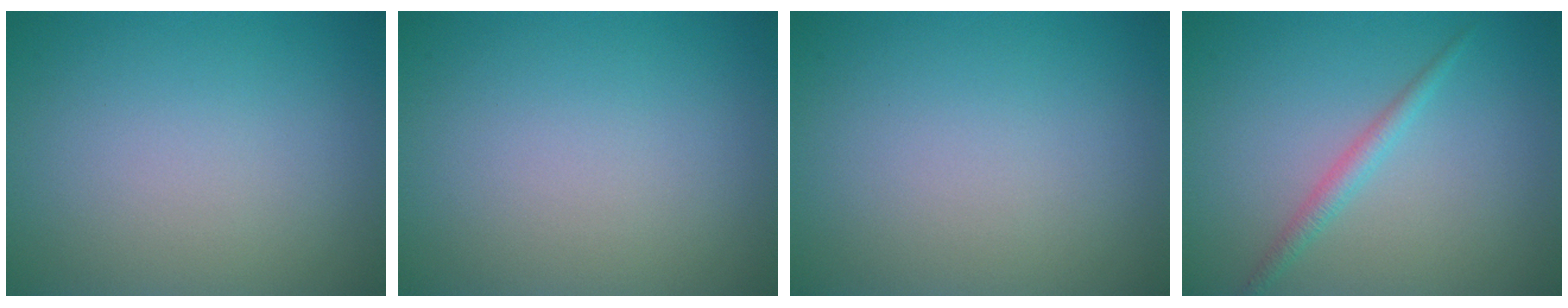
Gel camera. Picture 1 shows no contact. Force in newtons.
{"total": 0.0}
{"total": 0.0}
{"total": 1.6, "press": 1.6, "slide": 0.1}